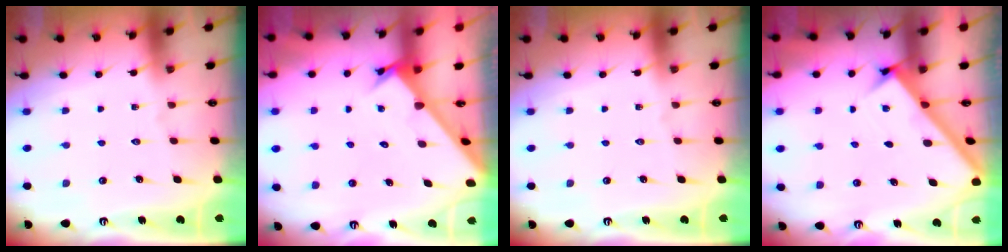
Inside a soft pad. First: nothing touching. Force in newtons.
{"total": 2.4, "press": 2.4, "slide": 0.3}
{"total": 0.0}
{"total": 2.8, "press": 2.8, "slide": 0.4}